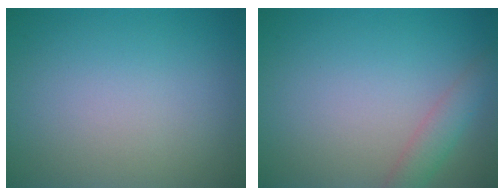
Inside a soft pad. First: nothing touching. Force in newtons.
{"total": 2.3, "press": 2.3, "slide": 0.1}